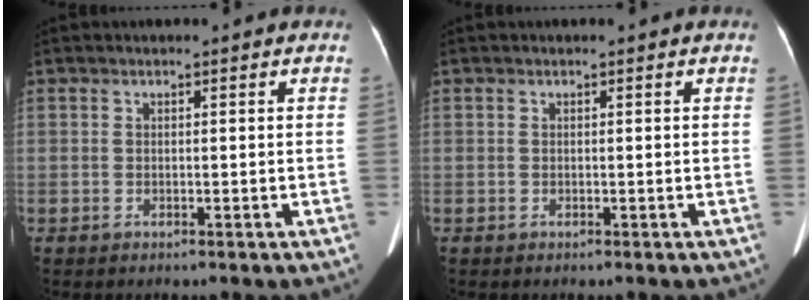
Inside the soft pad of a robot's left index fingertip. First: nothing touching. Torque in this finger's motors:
{"motor_torque": [0.00, 0.00, 0.00, 0.00]}